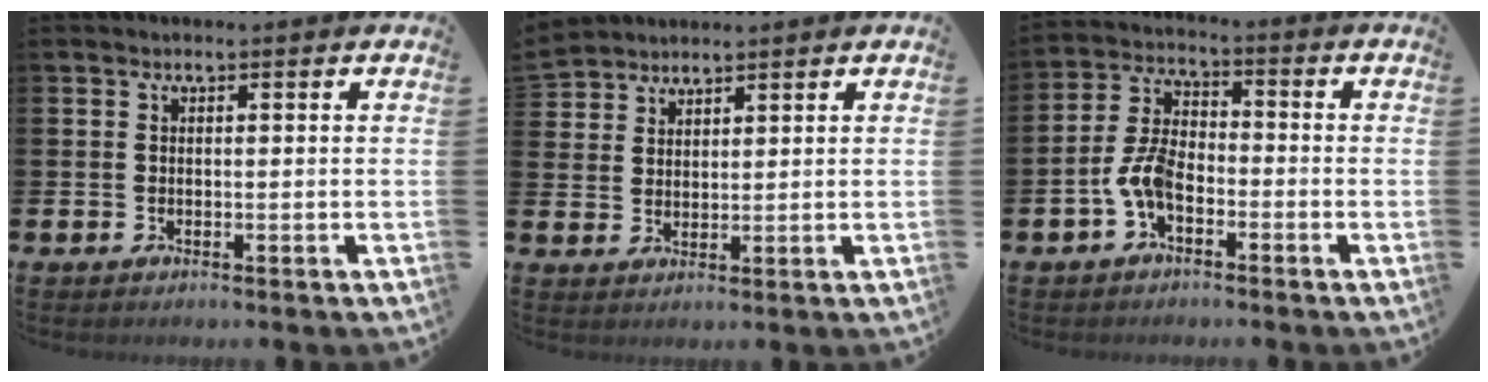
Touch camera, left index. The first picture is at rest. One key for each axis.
{"total": 3.5, "fx": 3.3, "fy": 0.8, "fz": -0.6, "tx": 0.005, "ty": -0.015, "tz": 0.063}
{"total": 5.7, "fx": -2.5, "fy": 3.0, "fz": 4.1, "tx": -0.091, "ty": 0.007, "tz": -0.053}